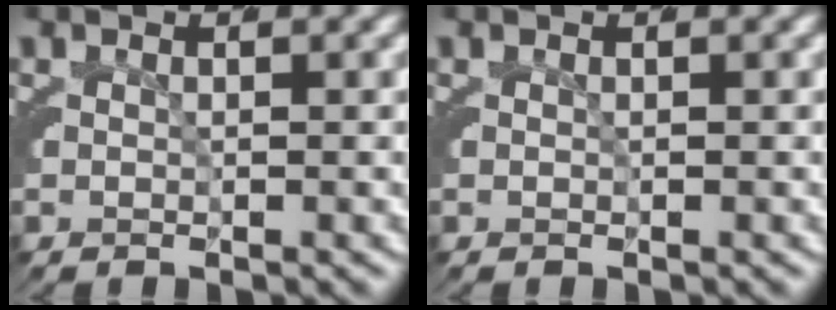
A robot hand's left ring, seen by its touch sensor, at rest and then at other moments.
{"total": 0.0}